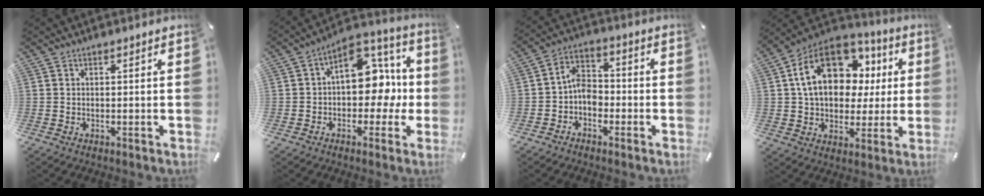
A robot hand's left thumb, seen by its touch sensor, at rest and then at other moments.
{"total": 14.5, "force": [1.1, 10.2, 10.3], "torque": [-0.120, -0.002, 0.021]}
{"total": 6.2, "force": [-2.0, 4.8, 3.4], "torque": [-0.073, 0.018, -0.036]}
{"total": 19.5, "force": [6.1, 14.2, 11.9], "torque": [-0.201, -0.014, 0.112]}